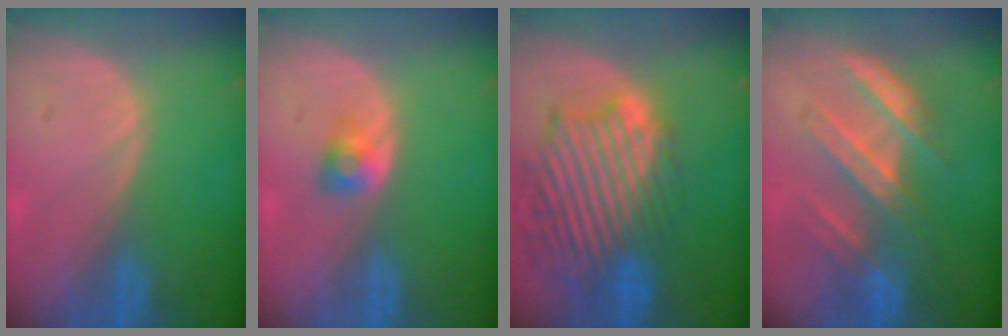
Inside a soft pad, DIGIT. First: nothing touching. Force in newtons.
{"total": 2.6, "press": 2.3, "slide": 1.1}
{"total": 13.6, "press": 11.7, "slide": 6.8}
{"total": 7.1, "press": 7.1, "slide": 0.3}